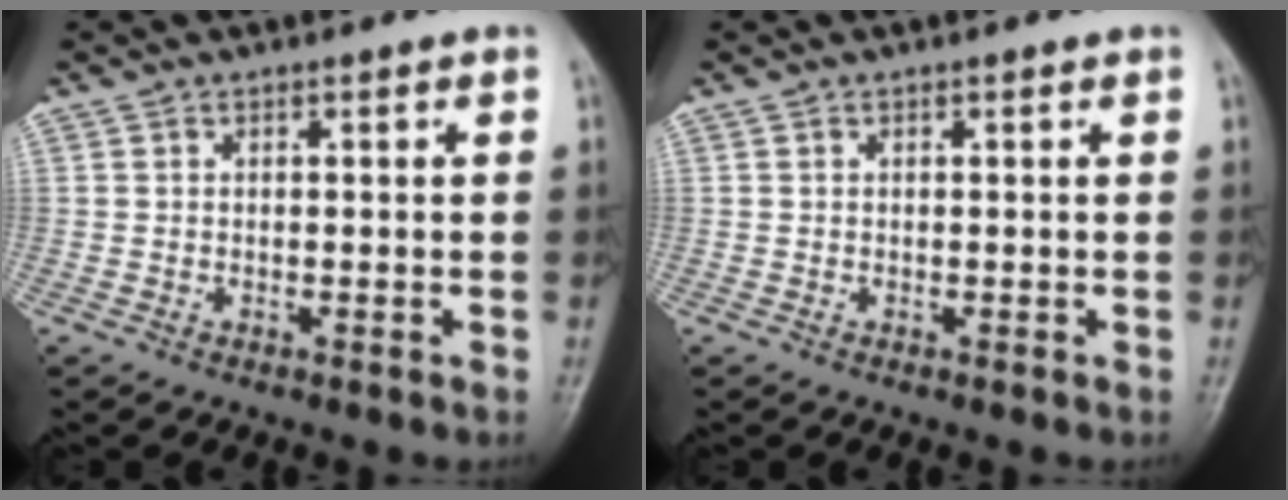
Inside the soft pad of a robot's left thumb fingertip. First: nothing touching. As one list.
[{"total": 0.0}]